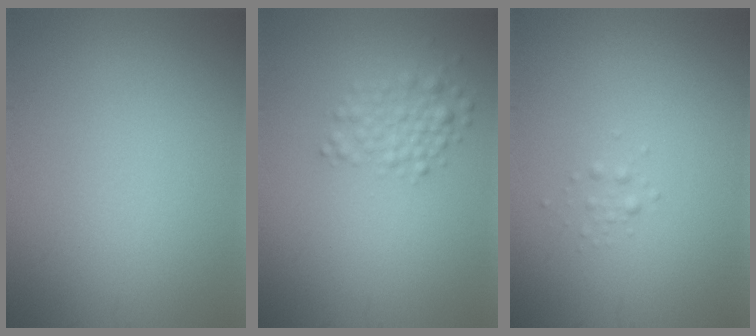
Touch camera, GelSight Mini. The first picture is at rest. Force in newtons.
{"total": 2.3, "press": 2.3, "slide": 0.1}
{"total": 0.7, "press": 0.7, "slide": 0.0}